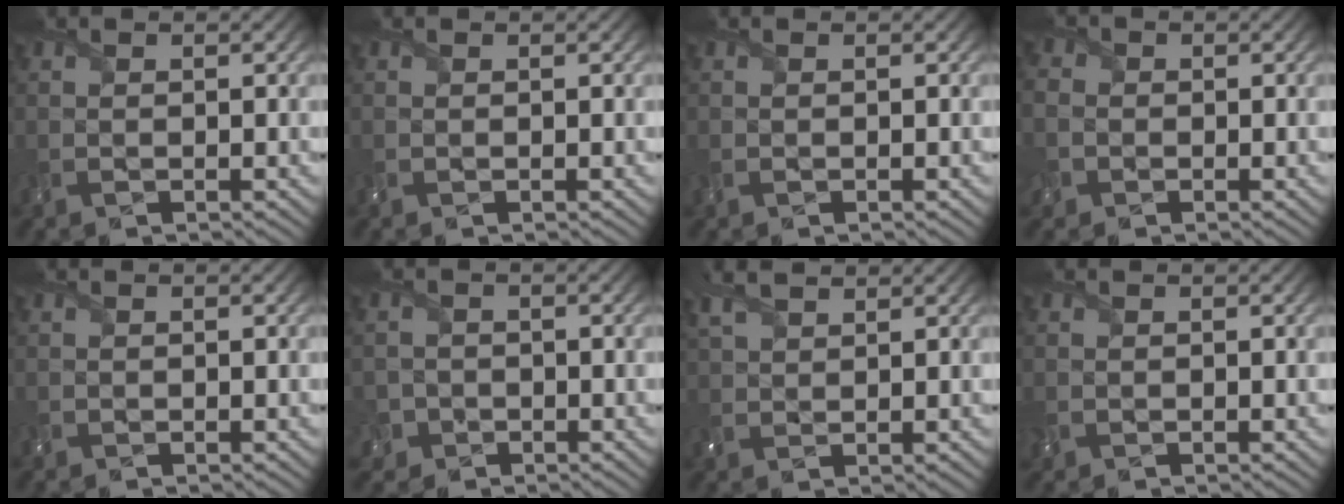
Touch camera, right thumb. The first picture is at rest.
{"total": 0.0}
{"total": 0.8, "force": [-0.3, 0.6, 0.4], "torque": [-0.013, -0.002, -0.006]}
{"total": 4.2, "force": [-0.9, 3.8, 1.6], "torque": [-0.063, 0.002, -0.031]}
{"total": 0.0}
{"total": 2.9, "force": [-1.6, 2.4, 0.3], "torque": [-0.007, -0.001, -0.037]}
{"total": 4.4, "force": [2.9, 1.7, 2.9], "torque": [-0.083, 0.017, 0.061]}
{"total": 1.3, "force": [-0.4, 1.1, 0.4], "torque": [-0.018, -0.005, -0.014]}